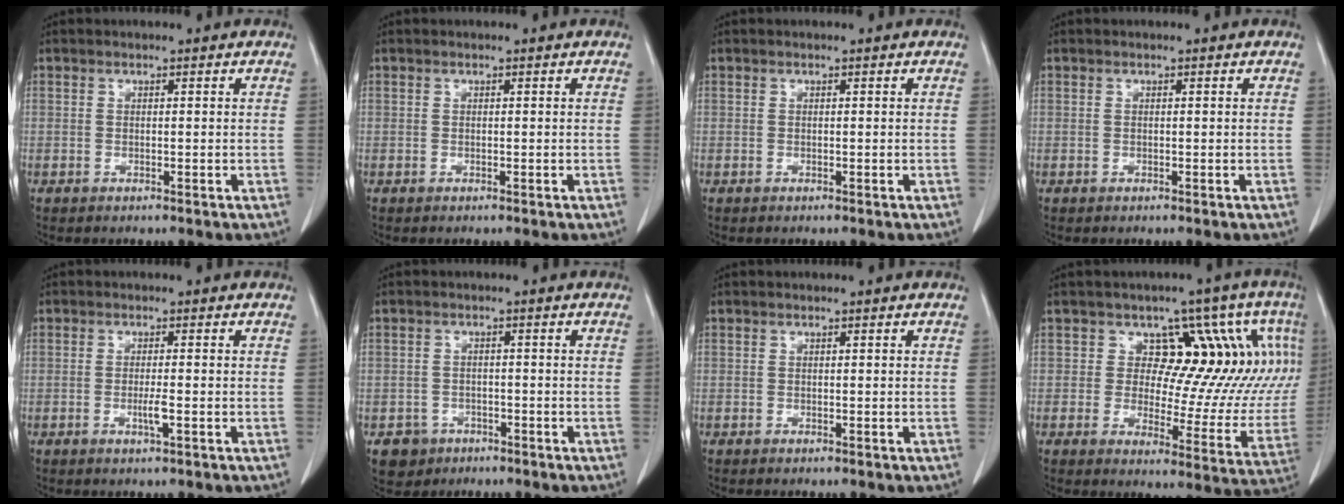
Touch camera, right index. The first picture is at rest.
{"total": 0.0}
{"total": 0.0}
{"total": 0.0}
{"total": 2.2, "force": [-0.7, 0.1, 2.1], "torque": [-0.039, -0.003, -0.013]}
{"total": 3.8, "force": [-1.9, 3.3, 0.1], "torque": [0.005, 0.012, -0.026]}
{"total": 0.0}
{"total": 15.2, "force": [5.9, 8.2, 11.4], "torque": [-0.109, 0.010, 0.066]}